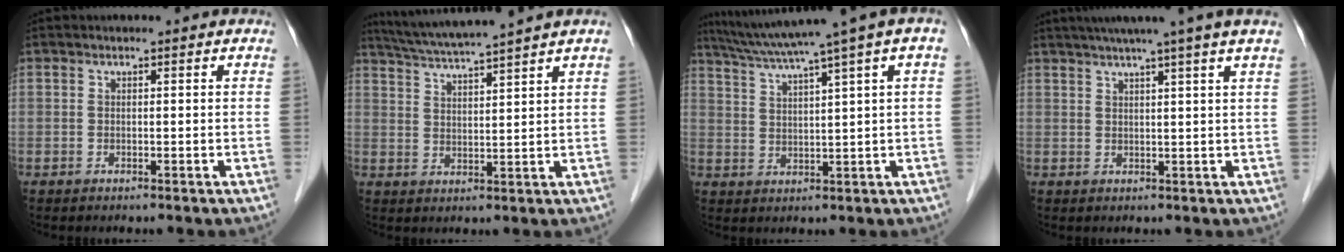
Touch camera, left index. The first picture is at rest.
{"total": 9.6, "force": [8.4, -1.8, 4.1], "torque": [-0.075, 0.010, 0.138]}
{"total": 12.0, "force": [7.9, -1.2, 8.9], "torque": [-0.147, 0.027, 0.117]}
{"total": 8.9, "force": [6.9, -1.9, 5.4], "torque": [-0.074, 0.021, 0.079]}